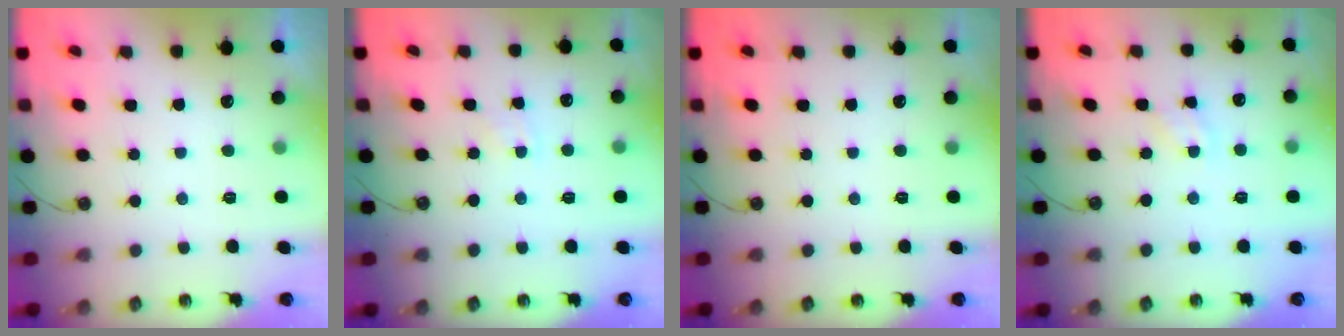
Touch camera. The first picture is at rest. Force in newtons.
{"total": 2.7, "press": 2.7, "slide": 0.3}
{"total": 0.0}
{"total": 2.6, "press": 2.6, "slide": 0.4}